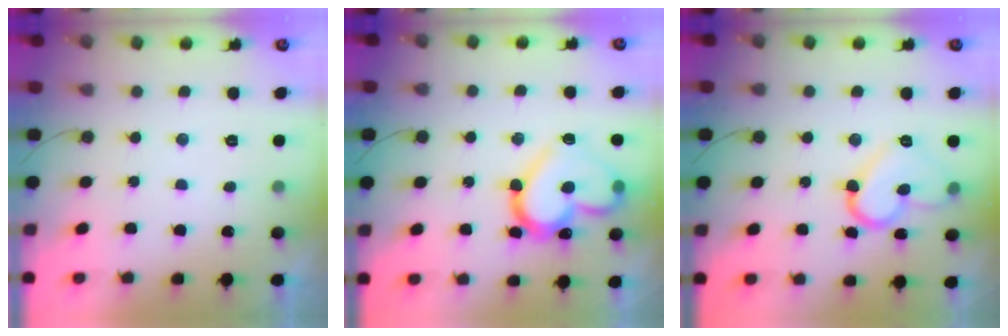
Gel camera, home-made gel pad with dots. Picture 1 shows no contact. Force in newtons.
{"total": 19.7, "press": 19.6, "slide": 1.8}
{"total": 12.4, "press": 12.4, "slide": 0.8}